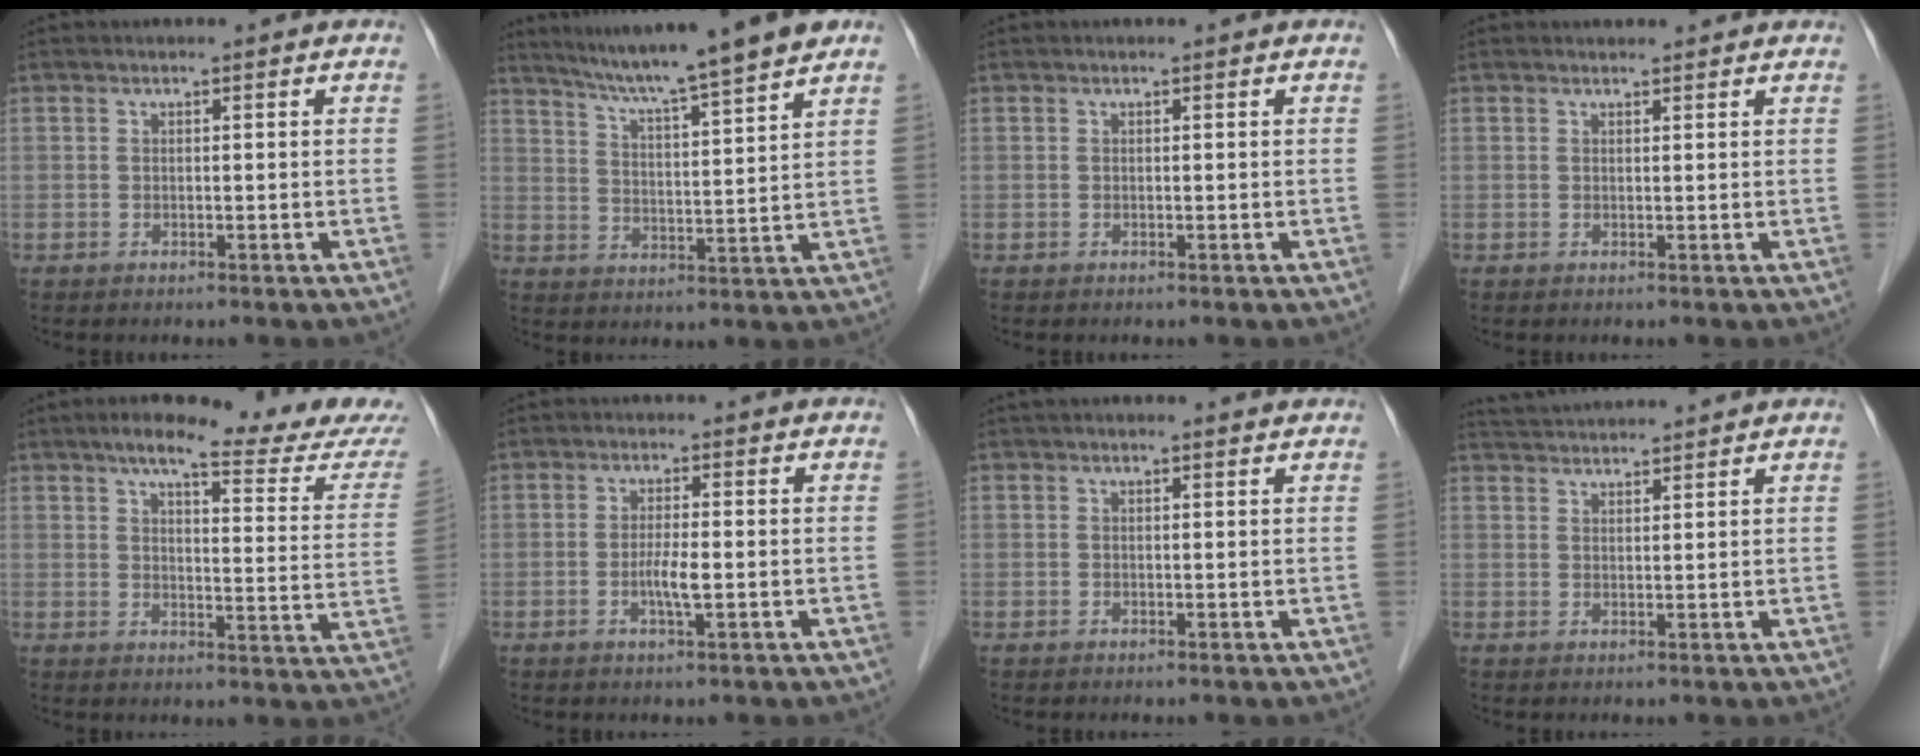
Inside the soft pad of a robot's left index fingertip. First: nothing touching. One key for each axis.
{"total": 13.6, "fx": 11.4, "fy": -1.2, "fz": 7.4, "tx": -0.123, "ty": 0.011, "tz": 0.169}
{"total": 0.0}
{"total": 2.4, "fx": 2.3, "fy": 0.5, "fz": 0.4, "tx": -0.013, "ty": 0.015, "tz": 0.026}
{"total": 17.5, "fx": 15.1, "fy": 0.7, "fz": 8.8, "tx": -0.118, "ty": -0.028, "tz": 0.182}
{"total": 3.1, "fx": -0.7, "fy": 0.2, "fz": 3.0, "tx": -0.061, "ty": -0.004, "tz": -0.013}
{"total": 2.3, "fx": 1.9, "fy": 0.6, "fz": 1.1, "tx": -0.017, "ty": 0.021, "tz": 0.022}
{"total": 6.9, "fx": 6.7, "fy": -0.2, "fz": 1.5, "tx": -0.033, "ty": 0.036, "tz": 0.107}